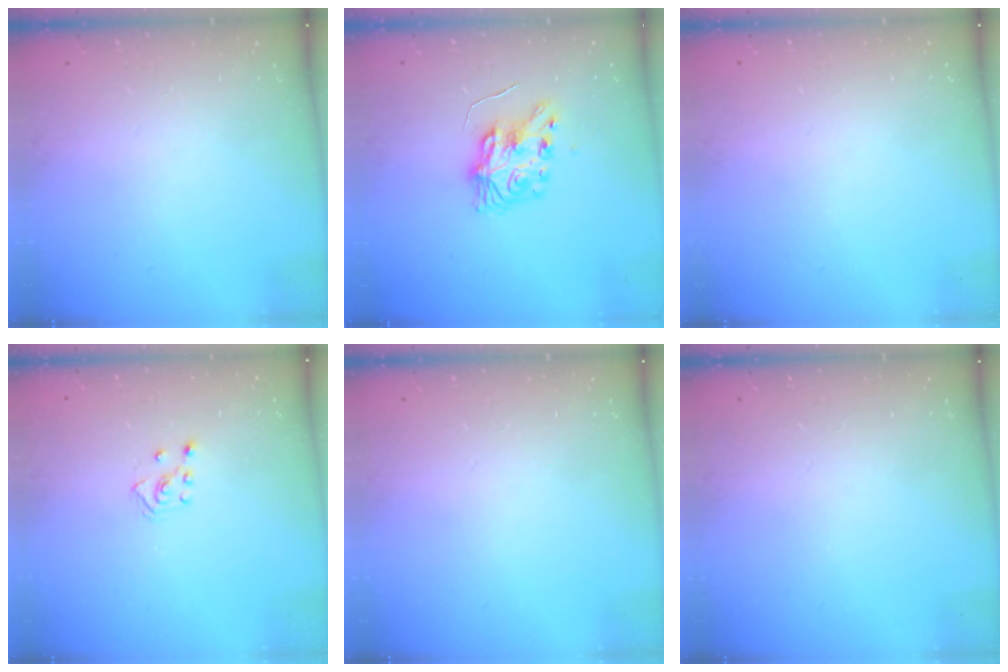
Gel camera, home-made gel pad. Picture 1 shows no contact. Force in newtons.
{"total": 8.1, "press": 8.1, "slide": 0.2}
{"total": 0.0}
{"total": 2.8, "press": 2.7, "slide": 0.5}
{"total": 0.0}
{"total": 0.0}